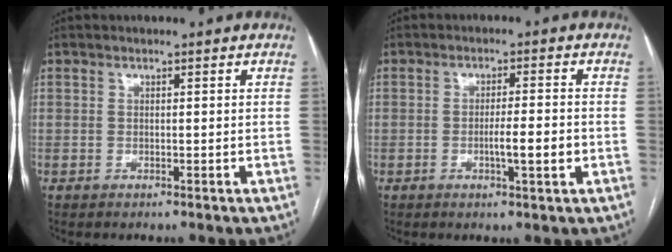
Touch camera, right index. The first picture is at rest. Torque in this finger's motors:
{"motor_torque": [1.06, 0.14, 0.31, 0.09]}